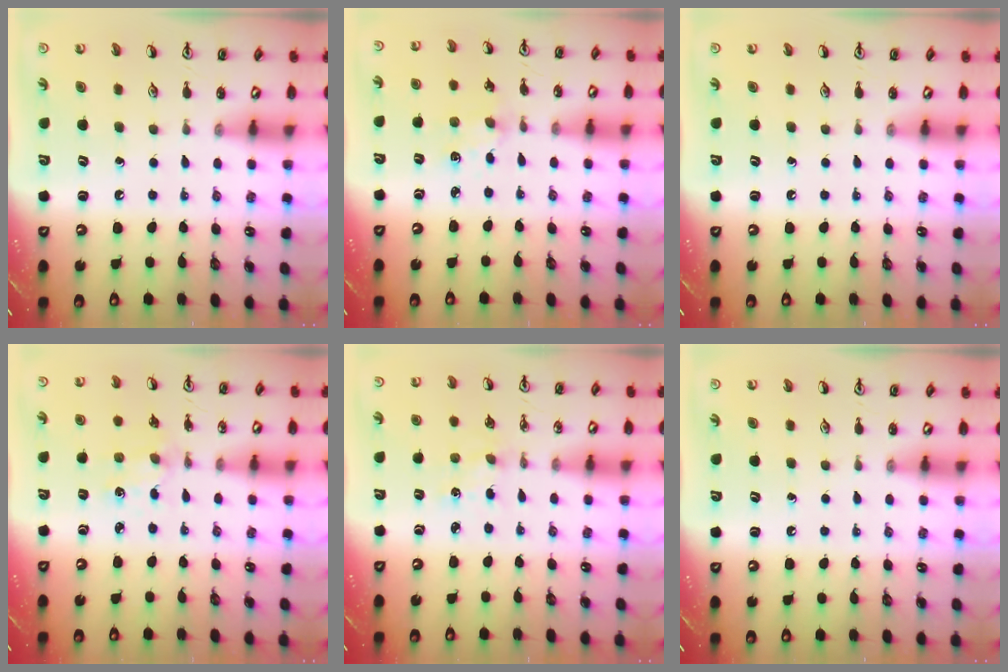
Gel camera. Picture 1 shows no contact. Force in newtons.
{"total": 2.3, "press": 2.3, "slide": 0.4}
{"total": 0.0}
{"total": 1.8, "press": 1.8, "slide": 0.3}
{"total": 1.5, "press": 1.5, "slide": 0.2}
{"total": 0.0}